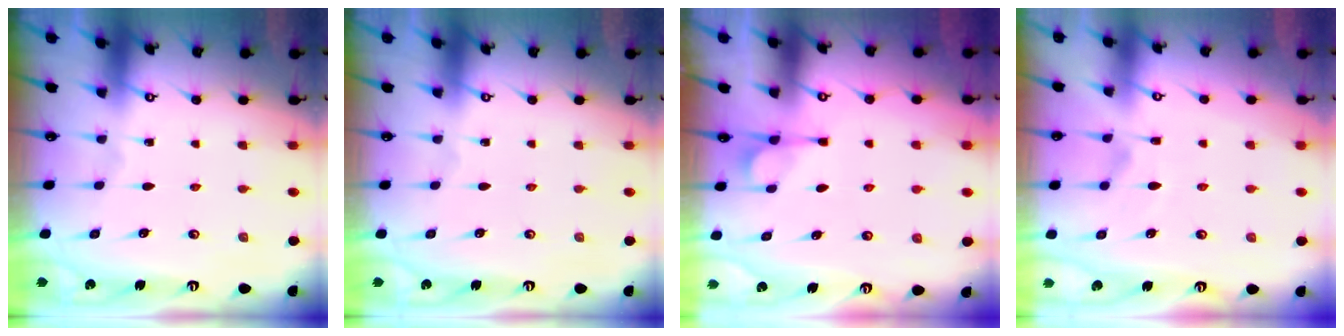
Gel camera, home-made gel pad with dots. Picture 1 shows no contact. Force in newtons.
{"total": 0.0}
{"total": 2.1, "press": 1.9, "slide": 0.9}
{"total": 2.2, "press": 1.7, "slide": 1.4}